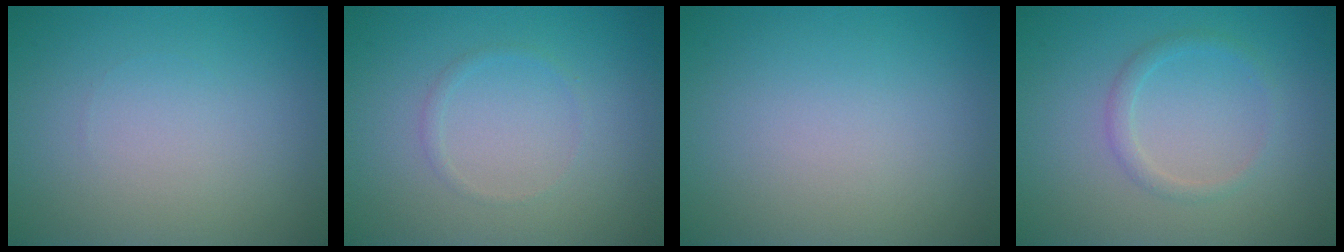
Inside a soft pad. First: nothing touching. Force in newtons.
{"total": 0.7, "press": 0.7, "slide": 0.0}
{"total": 0.0}
{"total": 1.4, "press": 1.4, "slide": 0.0}